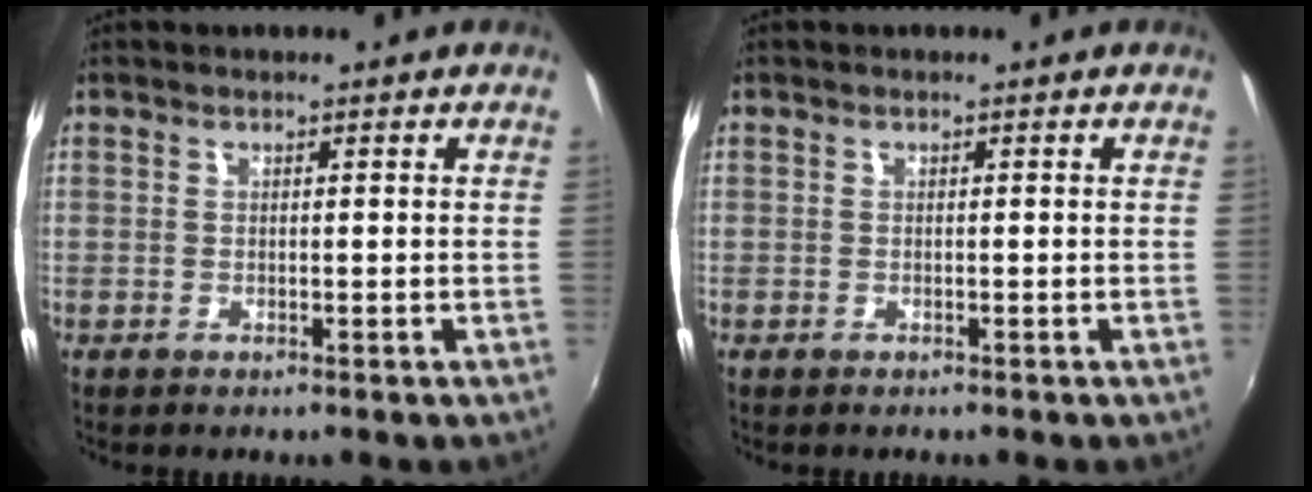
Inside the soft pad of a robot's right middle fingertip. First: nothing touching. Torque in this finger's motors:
{"motor_torque": [0.33, -0.40, -0.08, 0.00]}